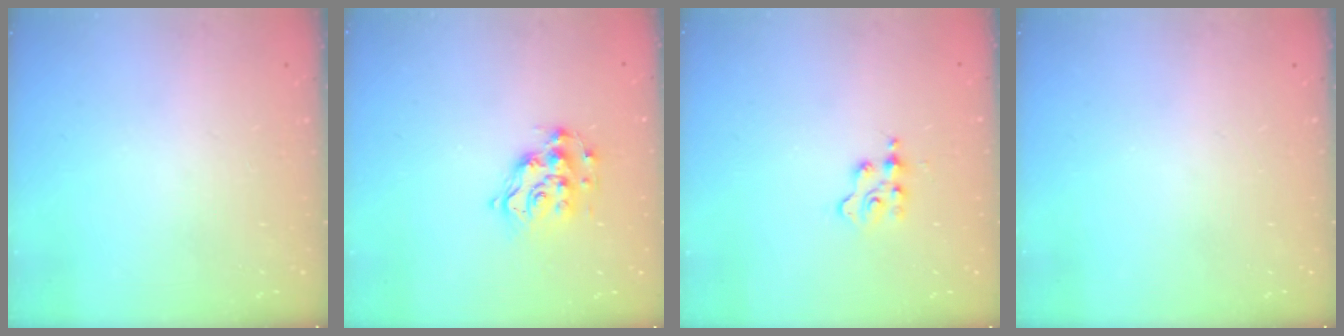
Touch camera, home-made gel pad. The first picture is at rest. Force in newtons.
{"total": 11.1, "press": 11.1, "slide": 0.6}
{"total": 2.3, "press": 2.3, "slide": 0.3}
{"total": 0.0}